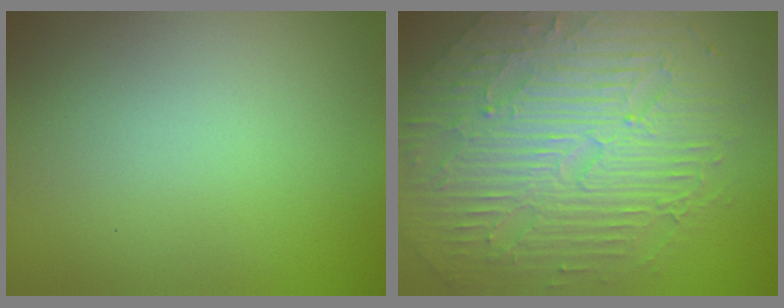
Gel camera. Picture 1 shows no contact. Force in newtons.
{"total": 10.3, "press": 6.8, "slide": 7.7}